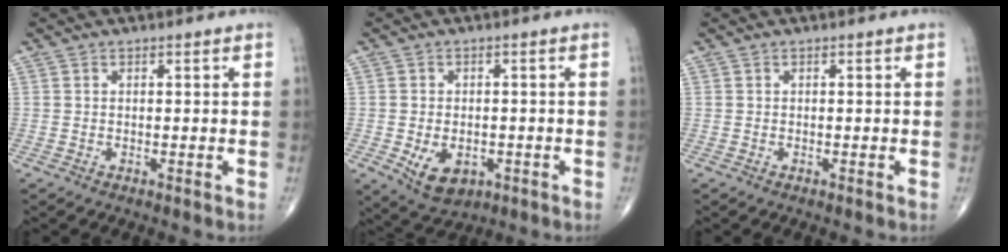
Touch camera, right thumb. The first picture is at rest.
{"total": 7.3, "force": [-2.2, 4.9, 5.0], "torque": [-0.070, 0.001, -0.021]}
{"total": 0.0}